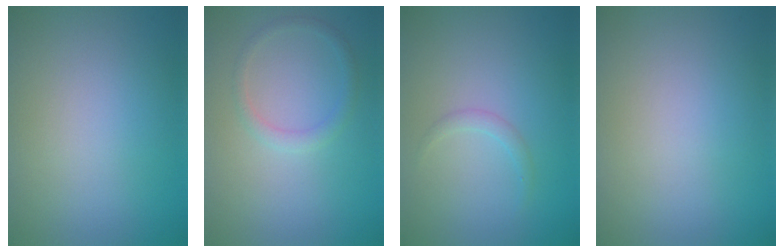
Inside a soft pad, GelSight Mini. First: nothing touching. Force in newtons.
{"total": 1.4, "press": 1.4, "slide": 0.1}
{"total": 1.0, "press": 1.0, "slide": 0.0}
{"total": 0.0}